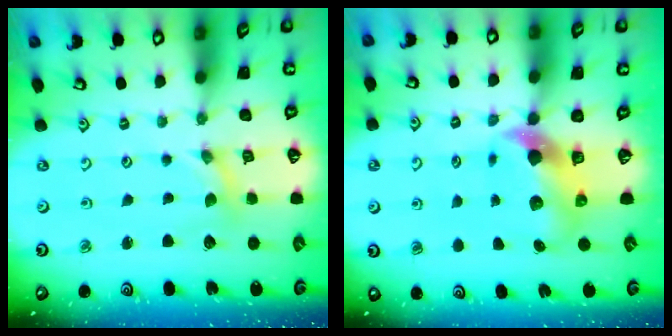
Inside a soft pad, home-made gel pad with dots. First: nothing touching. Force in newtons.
{"total": 7.4, "press": 7.3, "slide": 1.3}